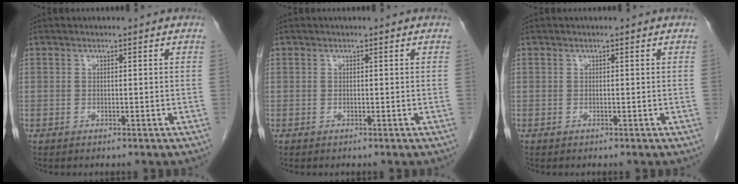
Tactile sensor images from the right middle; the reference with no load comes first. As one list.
[{"total": 0.0}, {"total": 0.0}]